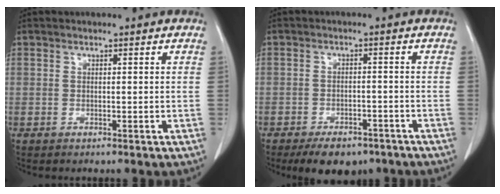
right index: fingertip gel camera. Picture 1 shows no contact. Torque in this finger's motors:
{"motor_torque": [-0.35, -0.18, 0.01, -0.01]}